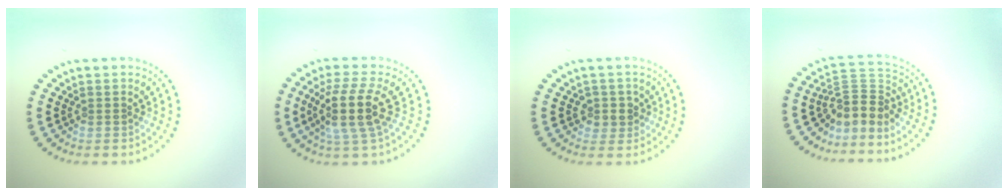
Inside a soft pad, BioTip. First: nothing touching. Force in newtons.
{"total": 4.5, "press": 3.7, "slide": 2.6}
{"total": 1.8, "press": 1.7, "slide": 0.8}
{"total": 3.5, "press": 2.4, "slide": 2.5}